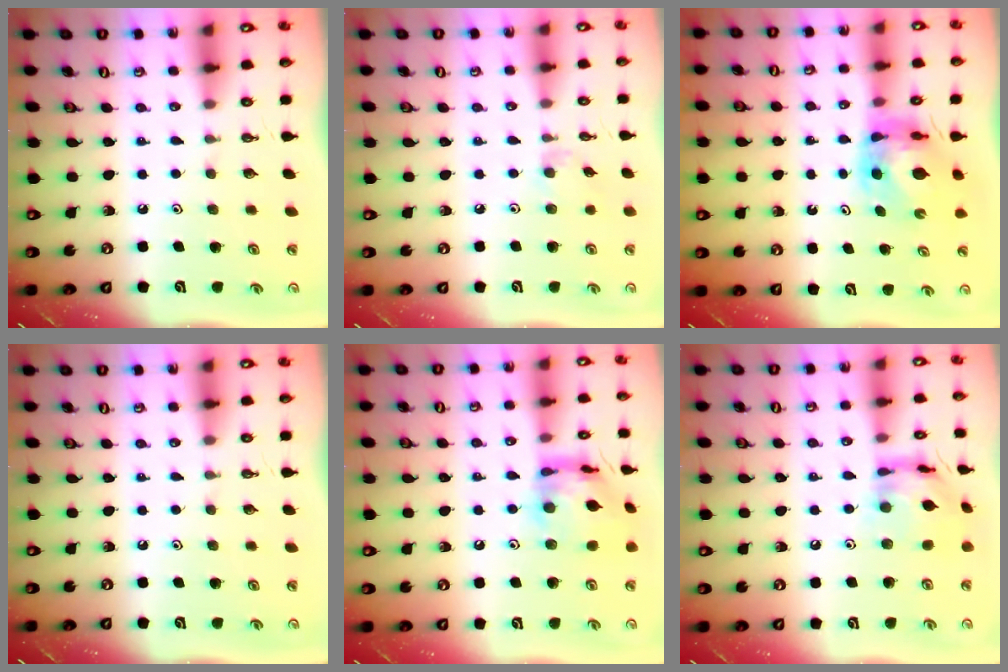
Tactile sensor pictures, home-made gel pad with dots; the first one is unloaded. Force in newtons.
{"total": 3.7, "press": 3.7, "slide": 0.5}
{"total": 7.0, "press": 7.0, "slide": 0.7}
{"total": 0.0}
{"total": 13.9, "press": 13.9, "slide": 1.4}
{"total": 13.8, "press": 13.7, "slide": 1.1}